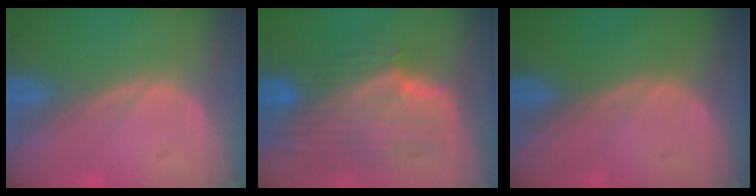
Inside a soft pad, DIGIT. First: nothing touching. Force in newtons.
{"total": 9.9, "press": 8.8, "slide": 4.5}
{"total": 0.0}